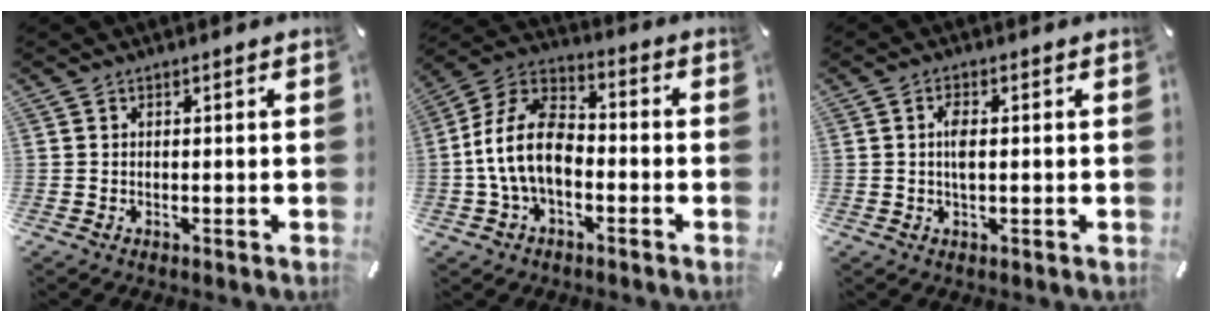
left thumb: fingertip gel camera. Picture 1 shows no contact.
{"total": 13.8, "force": [-3.6, 8.7, 10.0], "torque": [-0.212, 0.029, -0.069]}
{"total": 3.2, "force": [0.2, 1.2, 3.0], "torque": [-0.067, 0.001, -0.001]}